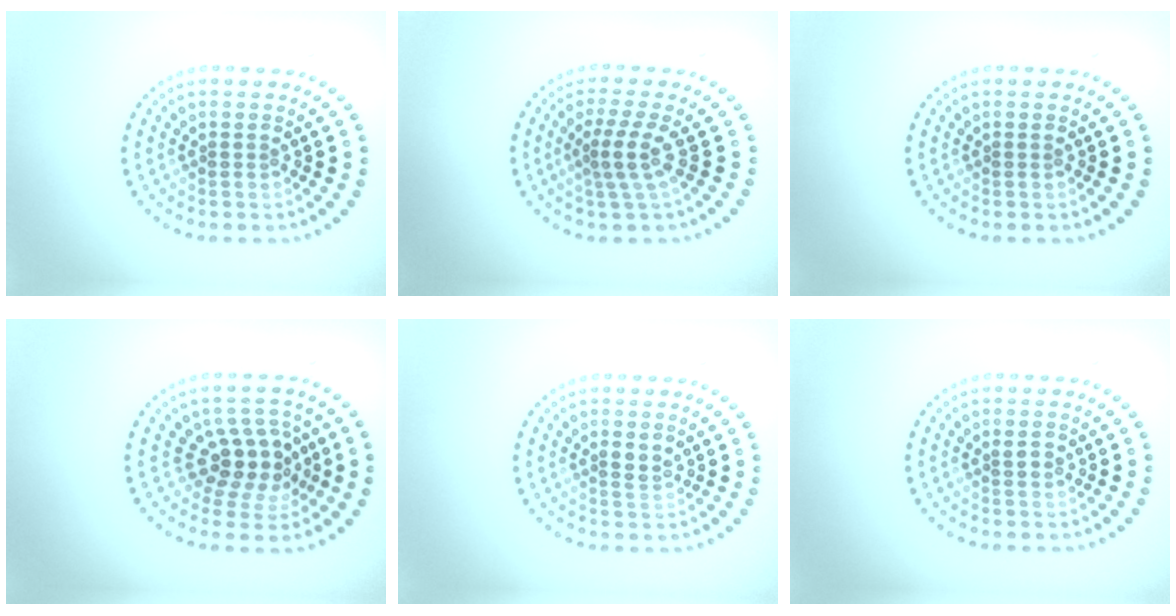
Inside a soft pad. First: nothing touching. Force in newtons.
{"total": 2.5, "press": 1.8, "slide": 1.8}
{"total": 0.0}
{"total": 3.9, "press": 3.5, "slide": 1.9}
{"total": 1.3, "press": 1.3, "slide": 0.2}
{"total": 0.5, "press": 0.5, "slide": 0.2}